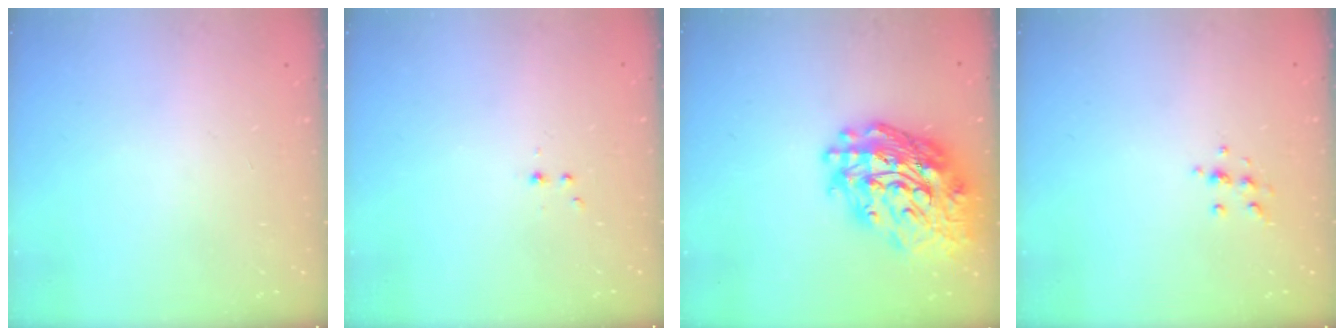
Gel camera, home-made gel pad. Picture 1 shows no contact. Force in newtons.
{"total": 2.2, "press": 1.9, "slide": 1.2}
{"total": 24.3, "press": 24.2, "slide": 2.6}
{"total": 6.2, "press": 6.2, "slide": 0.8}